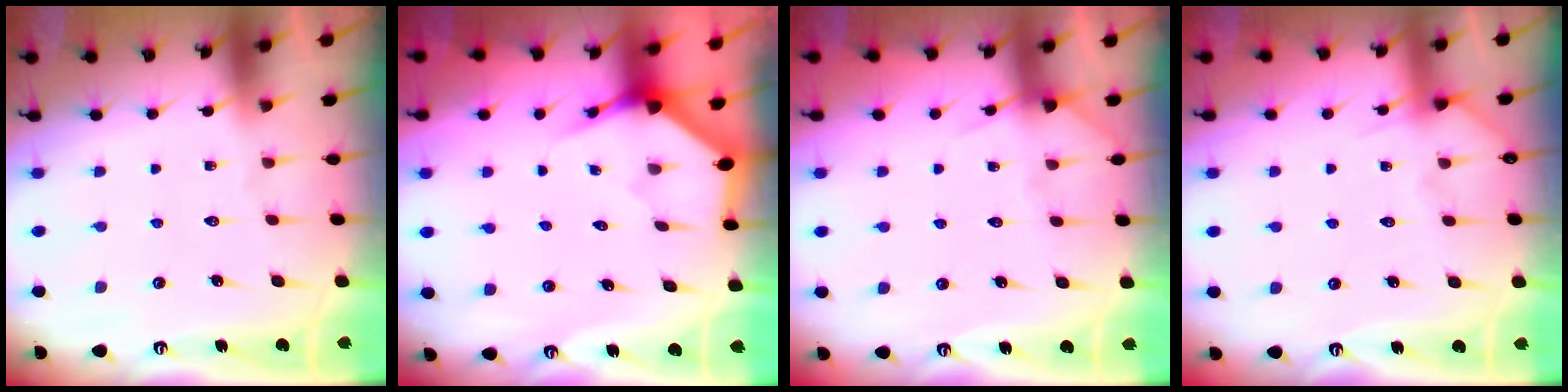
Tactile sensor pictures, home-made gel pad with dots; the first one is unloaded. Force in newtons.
{"total": 3.4, "press": 3.4, "slide": 0.1}
{"total": 5.1, "press": 5.0, "slide": 0.7}
{"total": 3.4, "press": 3.4, "slide": 0.4}